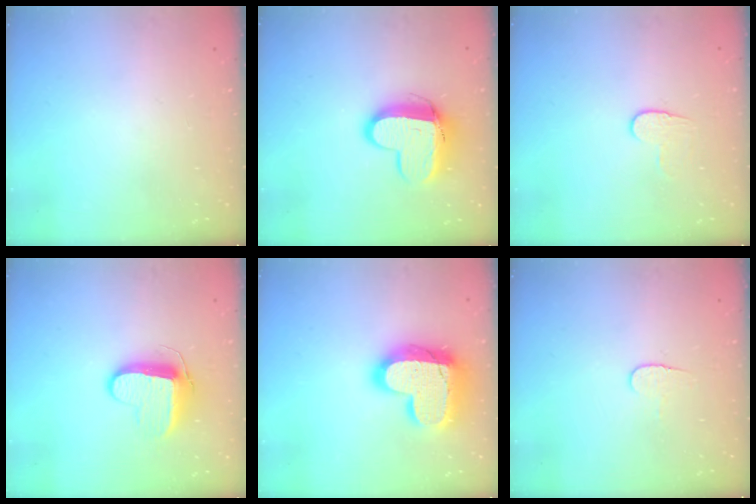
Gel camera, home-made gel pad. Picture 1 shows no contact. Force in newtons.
{"total": 12.4, "press": 12.4, "slide": 1.2}
{"total": 6.1, "press": 6.1, "slide": 0.5}
{"total": 10.0, "press": 10.0, "slide": 0.2}
{"total": 21.1, "press": 21.0, "slide": 1.5}
{"total": 4.5, "press": 4.5, "slide": 0.5}